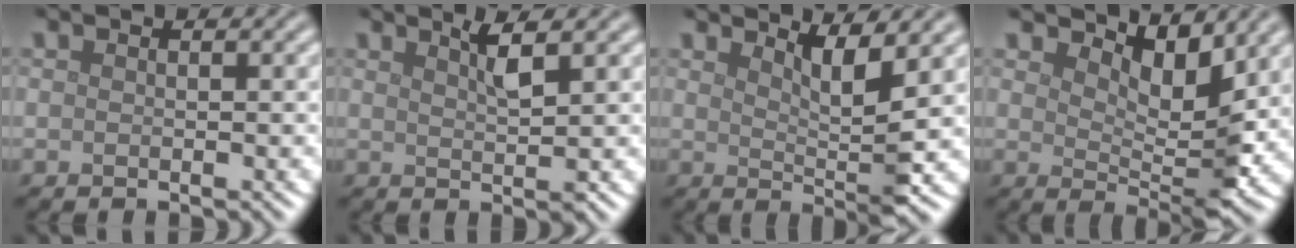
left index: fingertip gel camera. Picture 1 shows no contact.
{"total": 2.3, "force": [1.4, 0.2, 1.8], "torque": [-0.026, 0.001, 0.023]}
{"total": 3.8, "force": [2.1, 0.6, 3.1], "torque": [-0.050, -0.009, 0.035]}
{"total": 4.9, "force": [3.2, 1.6, 3.4], "torque": [-0.060, -0.012, 0.051]}